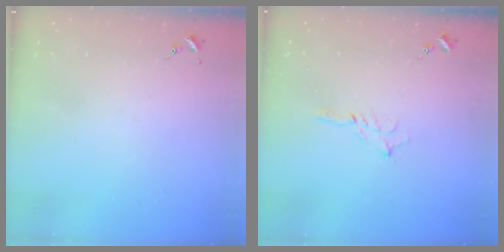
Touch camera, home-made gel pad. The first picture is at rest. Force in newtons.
{"total": 4.0, "press": 3.9, "slide": 0.4}